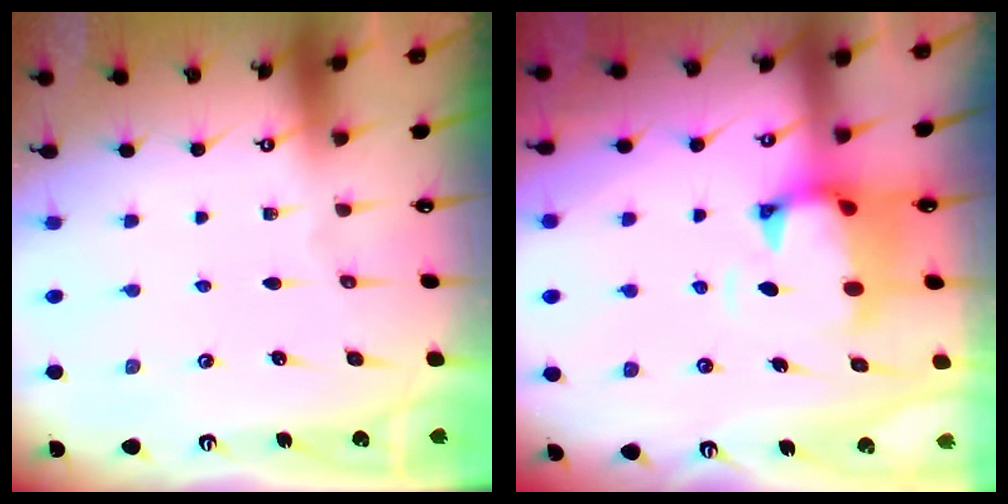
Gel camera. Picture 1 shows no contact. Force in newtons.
{"total": 1.6, "press": 1.2, "slide": 1.1}